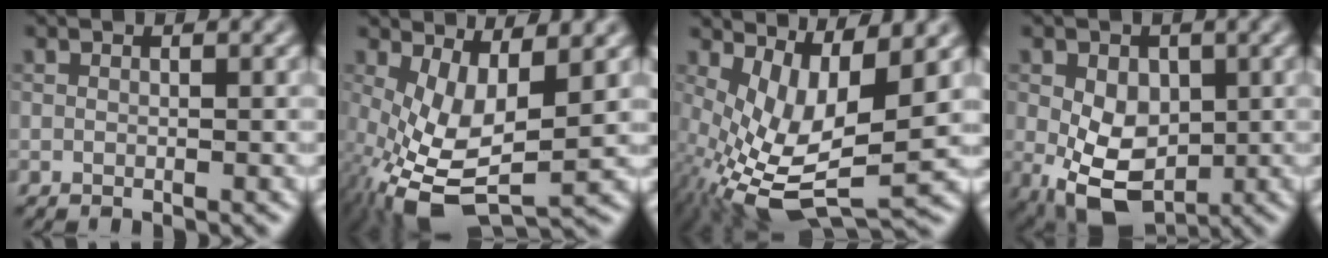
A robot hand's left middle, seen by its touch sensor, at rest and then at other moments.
{"total": 8.1, "force": [-1.1, 3.5, 7.3], "torque": [-0.158, -0.012, -0.016]}
{"total": 9.2, "force": [-0.9, 3.4, 8.5], "torque": [-0.174, -0.018, -0.011]}
{"total": 6.7, "force": [-0.6, 4.5, 4.8], "torque": [-0.096, -0.013, -0.008]}